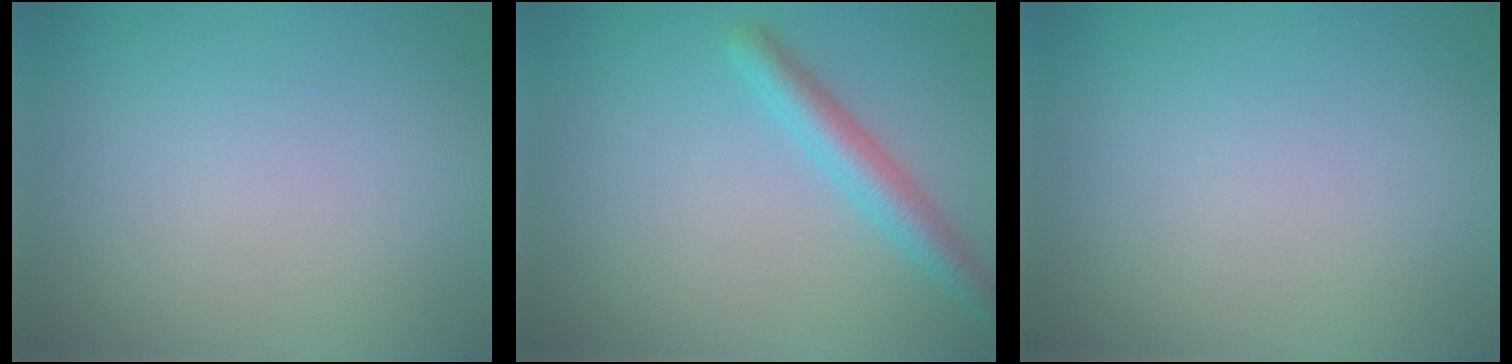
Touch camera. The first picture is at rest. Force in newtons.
{"total": 2.9, "press": 2.9, "slide": 0.1}
{"total": 0.0}